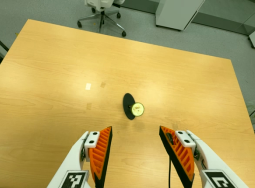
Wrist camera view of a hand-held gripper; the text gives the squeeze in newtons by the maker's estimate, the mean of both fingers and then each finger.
{"total": 0.0}